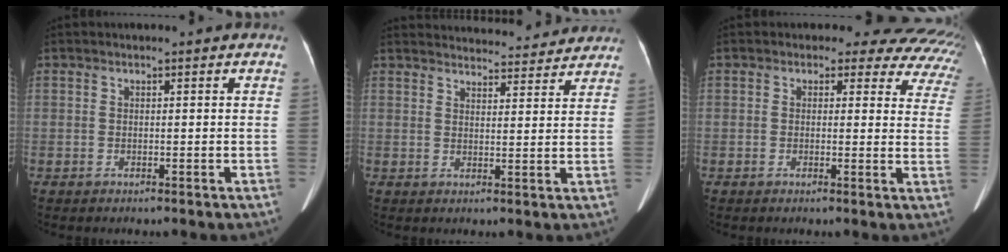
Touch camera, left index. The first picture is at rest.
{"total": 17.8, "force": [17.2, 3.4, 3.3], "torque": [-0.039, 0.019, 0.213]}
{"total": 13.7, "force": [11.7, 5.9, 3.7], "torque": [-0.016, -0.032, 0.087]}